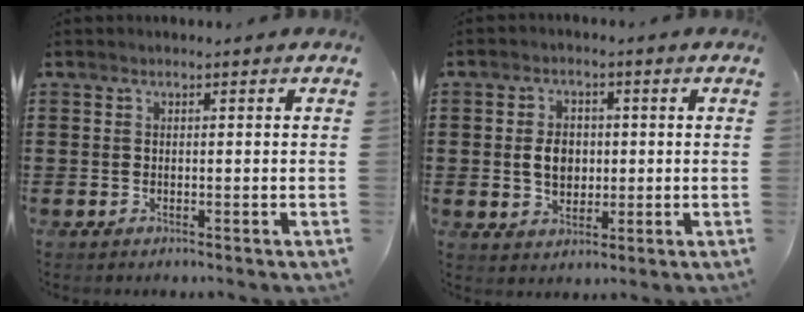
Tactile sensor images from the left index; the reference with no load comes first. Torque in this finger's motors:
{"motor_torque": [1.18, 0.55, 0.61, 0.08]}